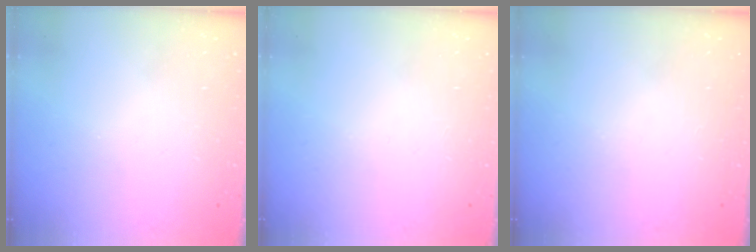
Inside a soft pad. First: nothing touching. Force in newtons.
{"total": 0.0}
{"total": 0.0}